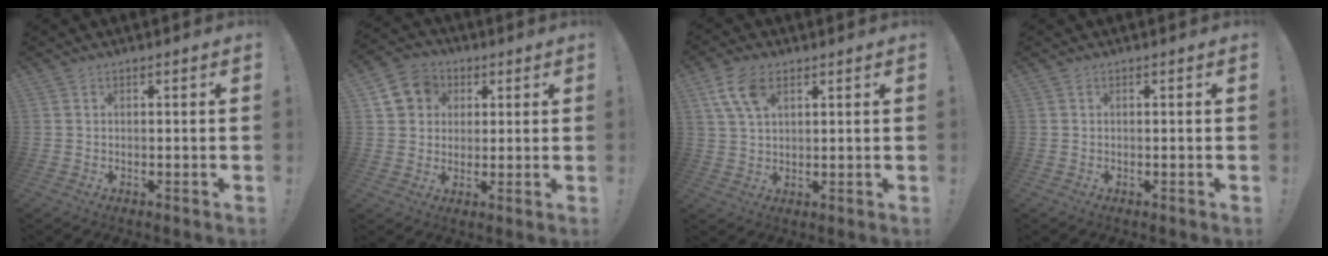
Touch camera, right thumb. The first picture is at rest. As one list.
[{"total": 10.2, "force": [3.3, 9.0, 3.4], "torque": [-0.047, -0.005, 0.068]}, {"total": 8.2, "force": [4.1, 4.3, 5.6], "torque": [-0.105, -0.009, 0.077]}, {"total": 0.0}]